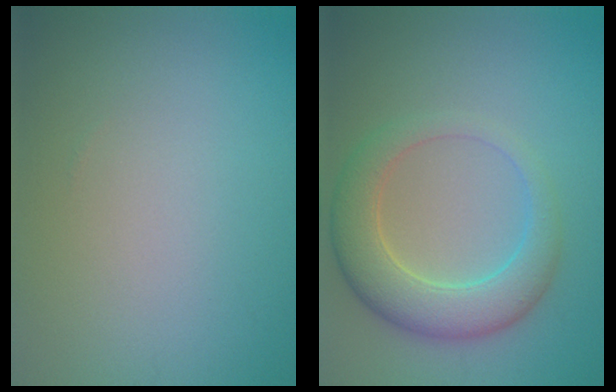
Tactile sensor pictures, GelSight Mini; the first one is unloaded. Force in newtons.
{"total": 5.6, "press": 5.5, "slide": 0.4}